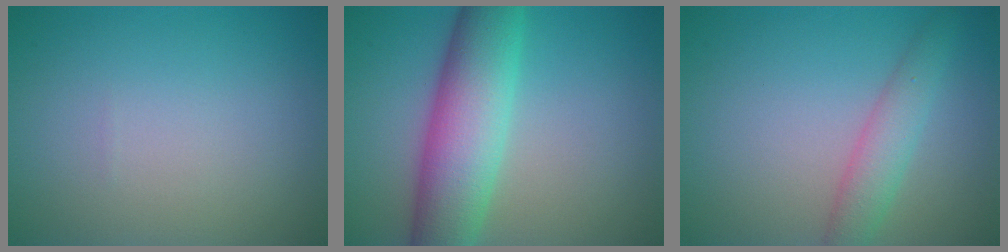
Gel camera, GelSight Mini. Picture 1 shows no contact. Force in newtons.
{"total": 8.3, "press": 8.3, "slide": 0.1}
{"total": 2.8, "press": 2.8, "slide": 0.0}